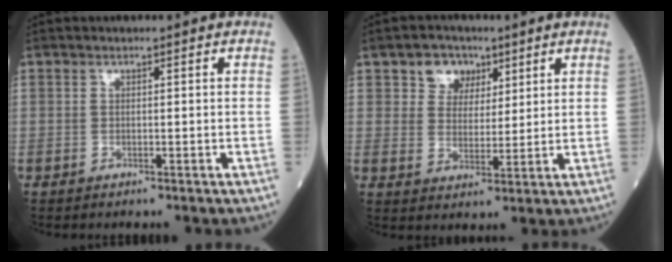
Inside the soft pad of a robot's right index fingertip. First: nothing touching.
{"total": 5.6, "force": [3.1, 4.2, 1.8], "torque": [-0.032, 0.014, 0.055]}